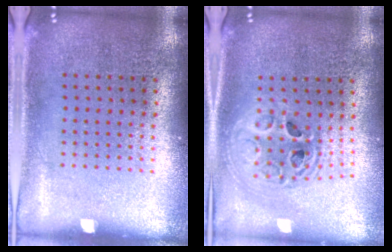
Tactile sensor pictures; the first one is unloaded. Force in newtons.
{"total": 2.0, "press": 1.6, "slide": 1.2}